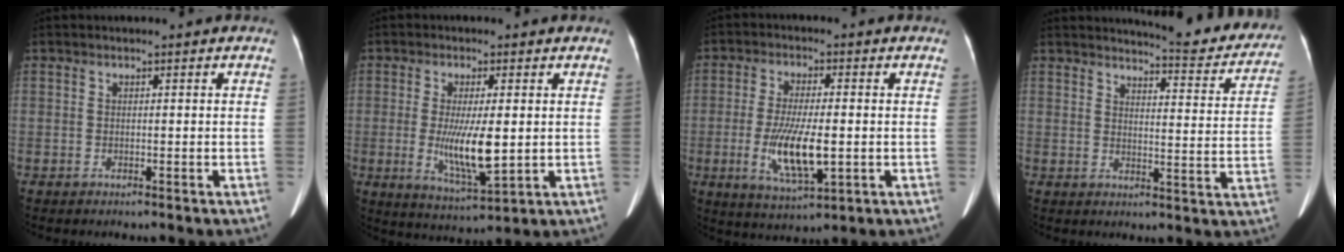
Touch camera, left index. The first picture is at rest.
{"total": 8.4, "force": [-0.3, 1.6, 8.2], "torque": [-0.160, -0.023, 0.001]}
{"total": 9.4, "force": [-1.7, 2.3, 9.0], "torque": [-0.182, -0.017, -0.024]}
{"total": 13.6, "force": [13.0, 1.5, 3.7], "torque": [-0.035, -0.051, 0.139]}